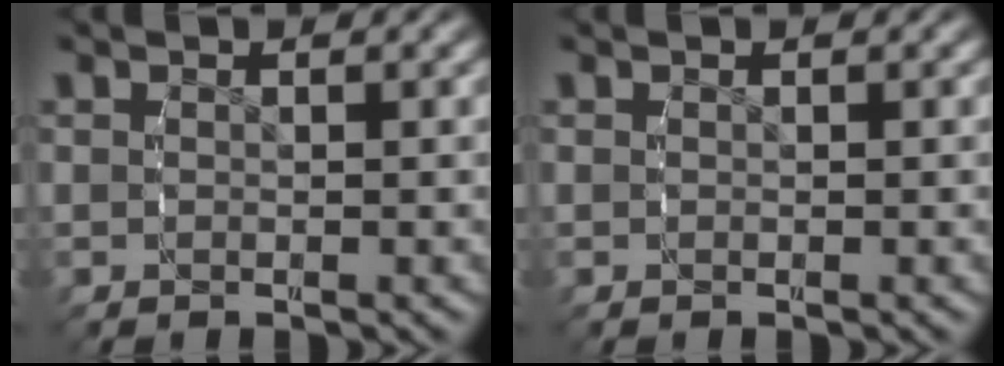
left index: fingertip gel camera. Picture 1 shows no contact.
{"total": 0.0}